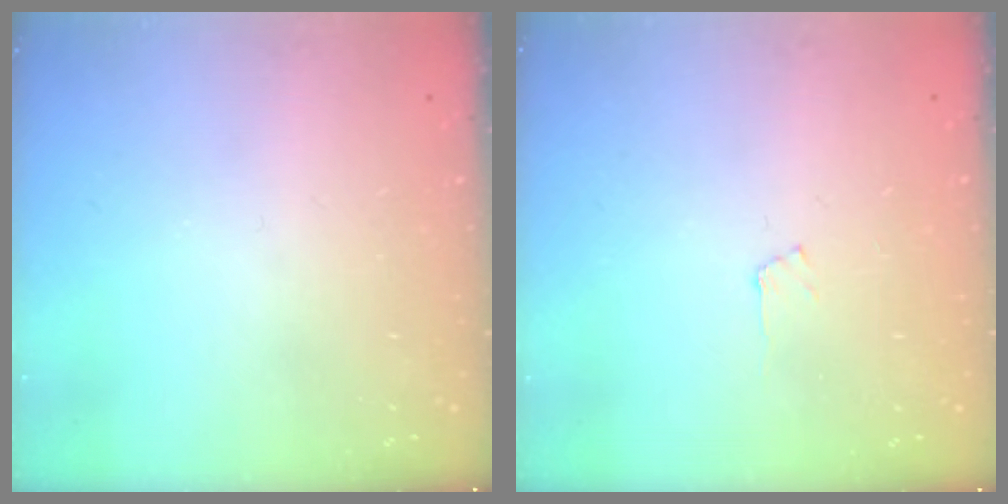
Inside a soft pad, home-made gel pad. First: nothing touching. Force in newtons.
{"total": 3.1, "press": 3.1, "slide": 0.4}